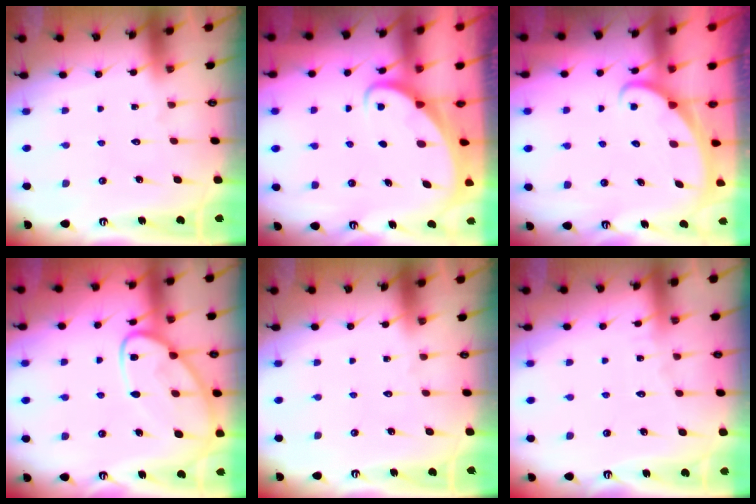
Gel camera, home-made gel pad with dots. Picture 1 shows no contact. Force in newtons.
{"total": 3.0, "press": 3.0, "slide": 0.2}
{"total": 2.1, "press": 2.1, "slide": 0.1}
{"total": 12.4, "press": 12.3, "slide": 1.2}
{"total": 0.0}
{"total": 2.5, "press": 2.5, "slide": 0.2}